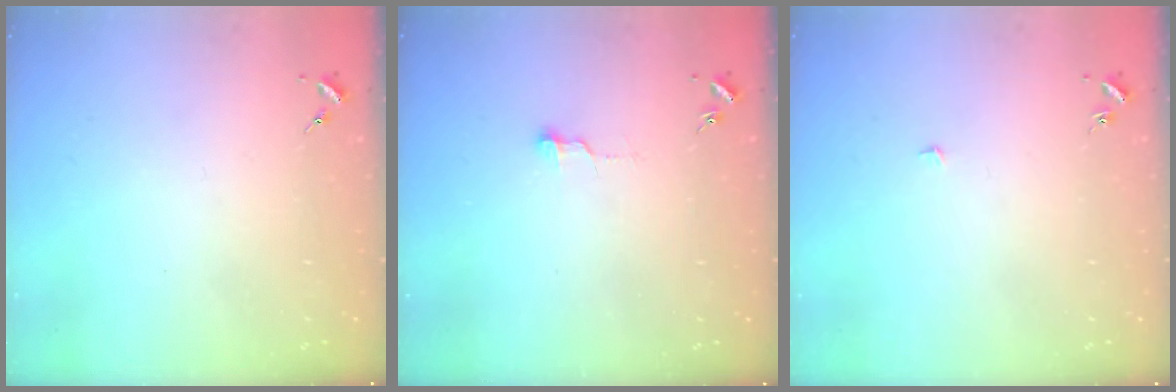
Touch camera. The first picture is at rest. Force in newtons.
{"total": 3.6, "press": 3.6, "slide": 0.3}
{"total": 2.1, "press": 2.1, "slide": 0.1}